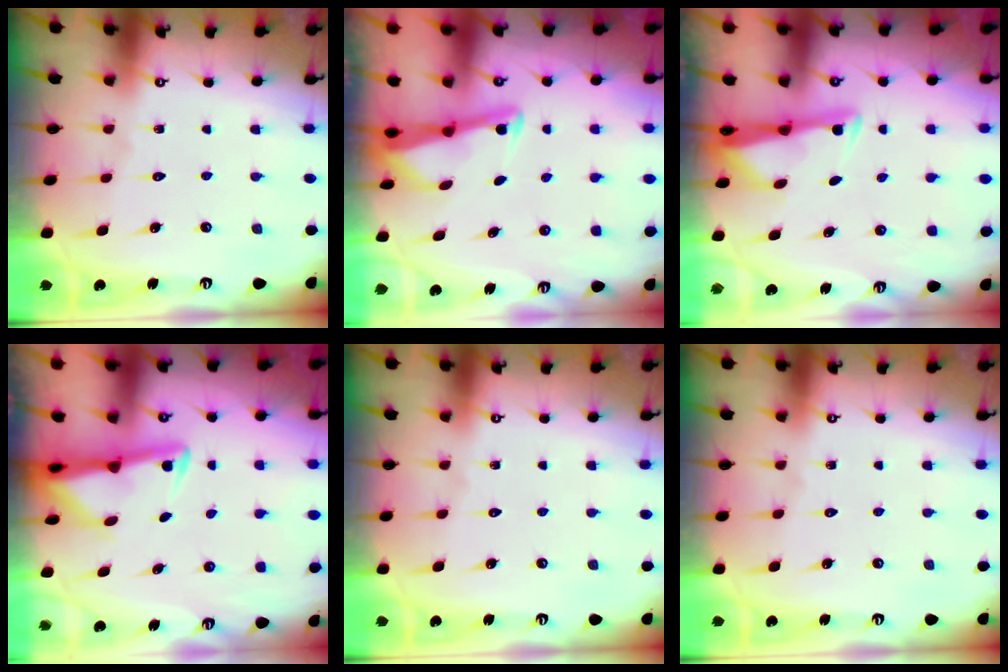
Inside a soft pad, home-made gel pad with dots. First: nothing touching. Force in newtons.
{"total": 2.9, "press": 2.9, "slide": 0.2}
{"total": 2.9, "press": 2.9, "slide": 0.4}
{"total": 3.0, "press": 2.9, "slide": 0.6}
{"total": 0.0}
{"total": 0.0}